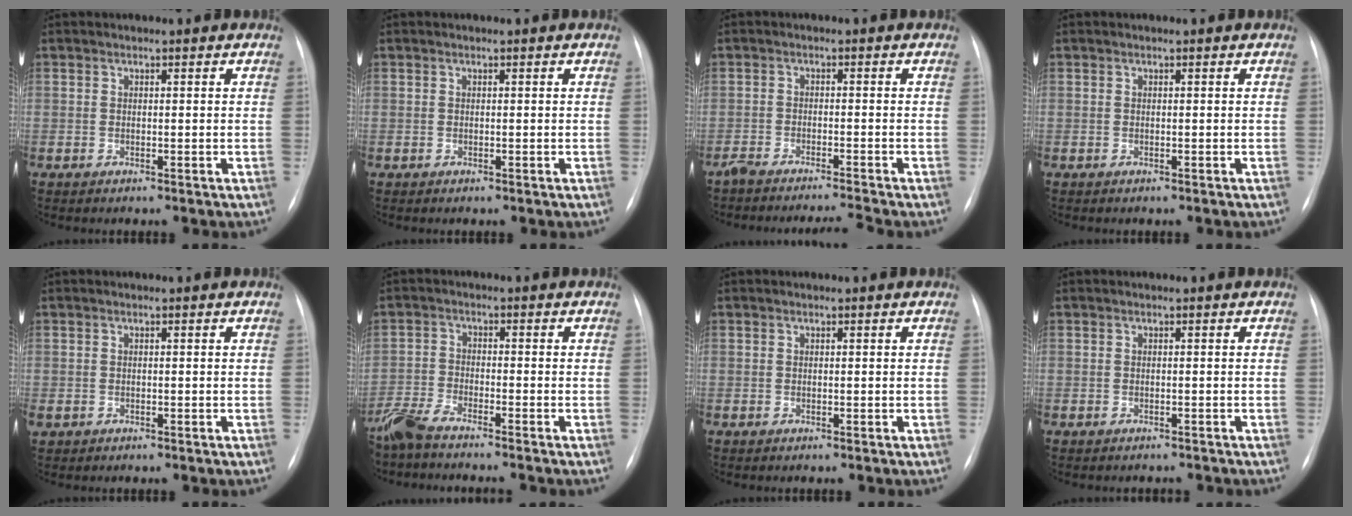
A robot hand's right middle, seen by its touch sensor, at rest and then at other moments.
{"total": 0.0}
{"total": 5.4, "force": [-5.0, -1.1, 1.8], "torque": [-0.028, -0.009, -0.082]}
{"total": 0.0}
{"total": 1.0, "force": [-0.3, 0.8, 0.5], "torque": [-0.011, 0.007, 0.002]}
{"total": 5.4, "force": [-4.9, 0.1, 2.2], "torque": [-0.048, -0.019, -0.098]}
{"total": 0.0}
{"total": 2.6, "force": [-2.4, 1.0, 0.6], "torque": [-0.009, -0.002, -0.028]}